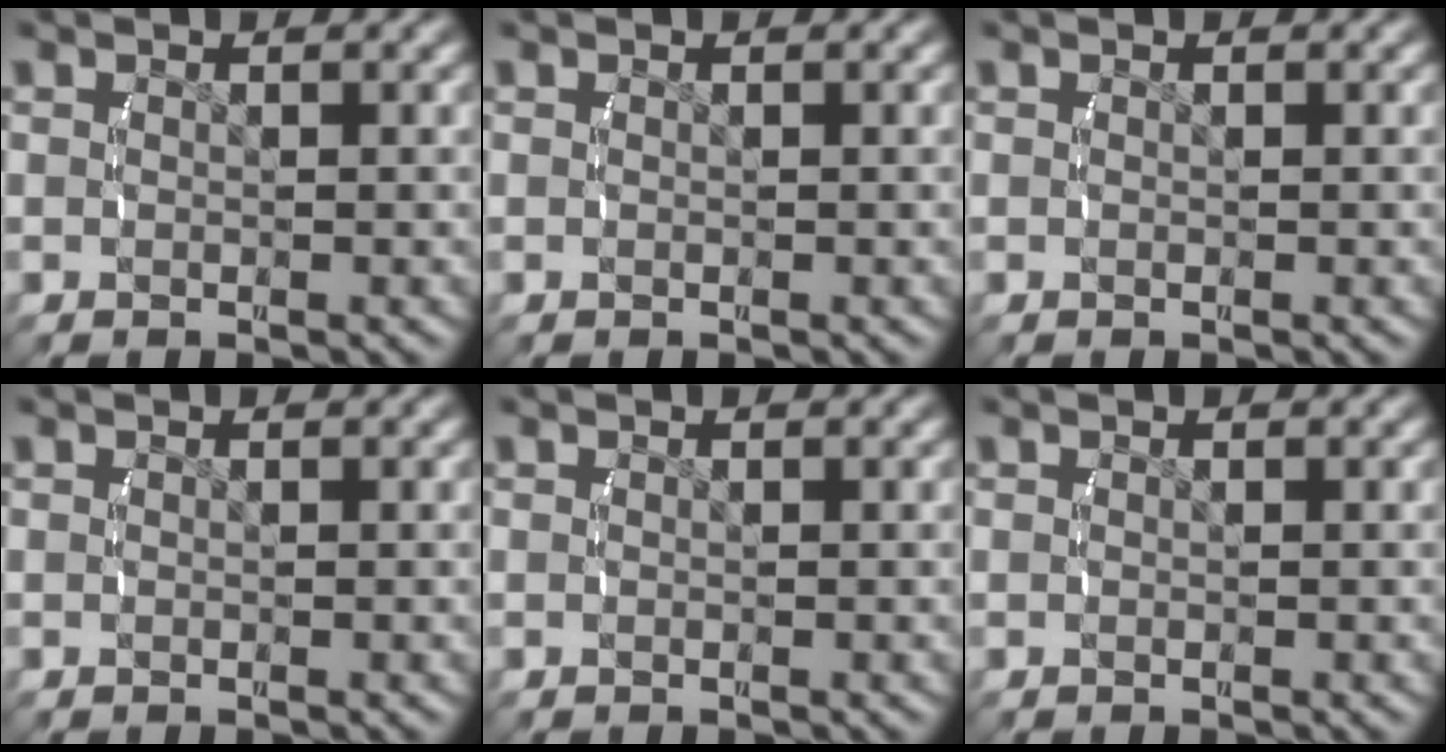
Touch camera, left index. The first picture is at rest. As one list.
[{"total": 0.0}, {"total": 0.0}, {"total": 0.0}, {"total": 0.0}, {"total": 0.0}]